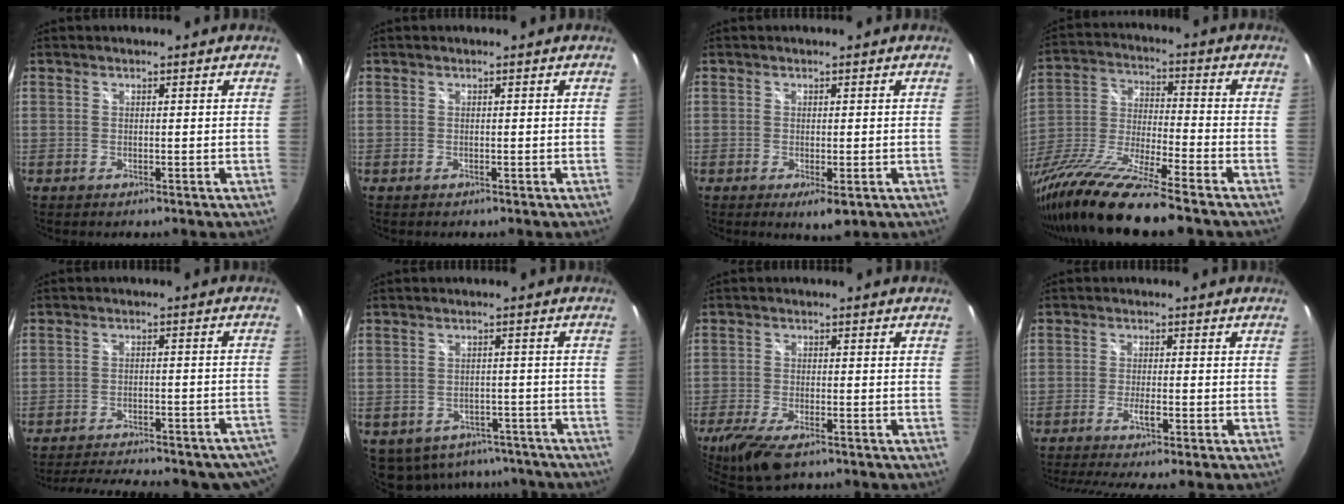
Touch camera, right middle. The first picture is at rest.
{"total": 0.0}
{"total": 3.1, "force": [-1.2, 1.0, 2.7], "torque": [-0.047, -0.015, -0.015]}
{"total": 19.4, "force": [-15.3, 0.6, 11.9], "torque": [-0.232, -0.048, -0.283]}
{"total": 20.5, "force": [-17.7, 5.7, 8.6], "torque": [-0.137, -0.004, -0.212]}
{"total": 12.4, "force": [-8.3, 7.8, 4.7], "torque": [-0.106, 0.000, -0.089]}
{"total": 10.0, "force": [-7.0, 3.3, 6.3], "torque": [-0.150, -0.032, -0.129]}
{"total": 6.6, "force": [-5.3, -0.9, 3.8], "torque": [-0.087, -0.022, -0.093]}